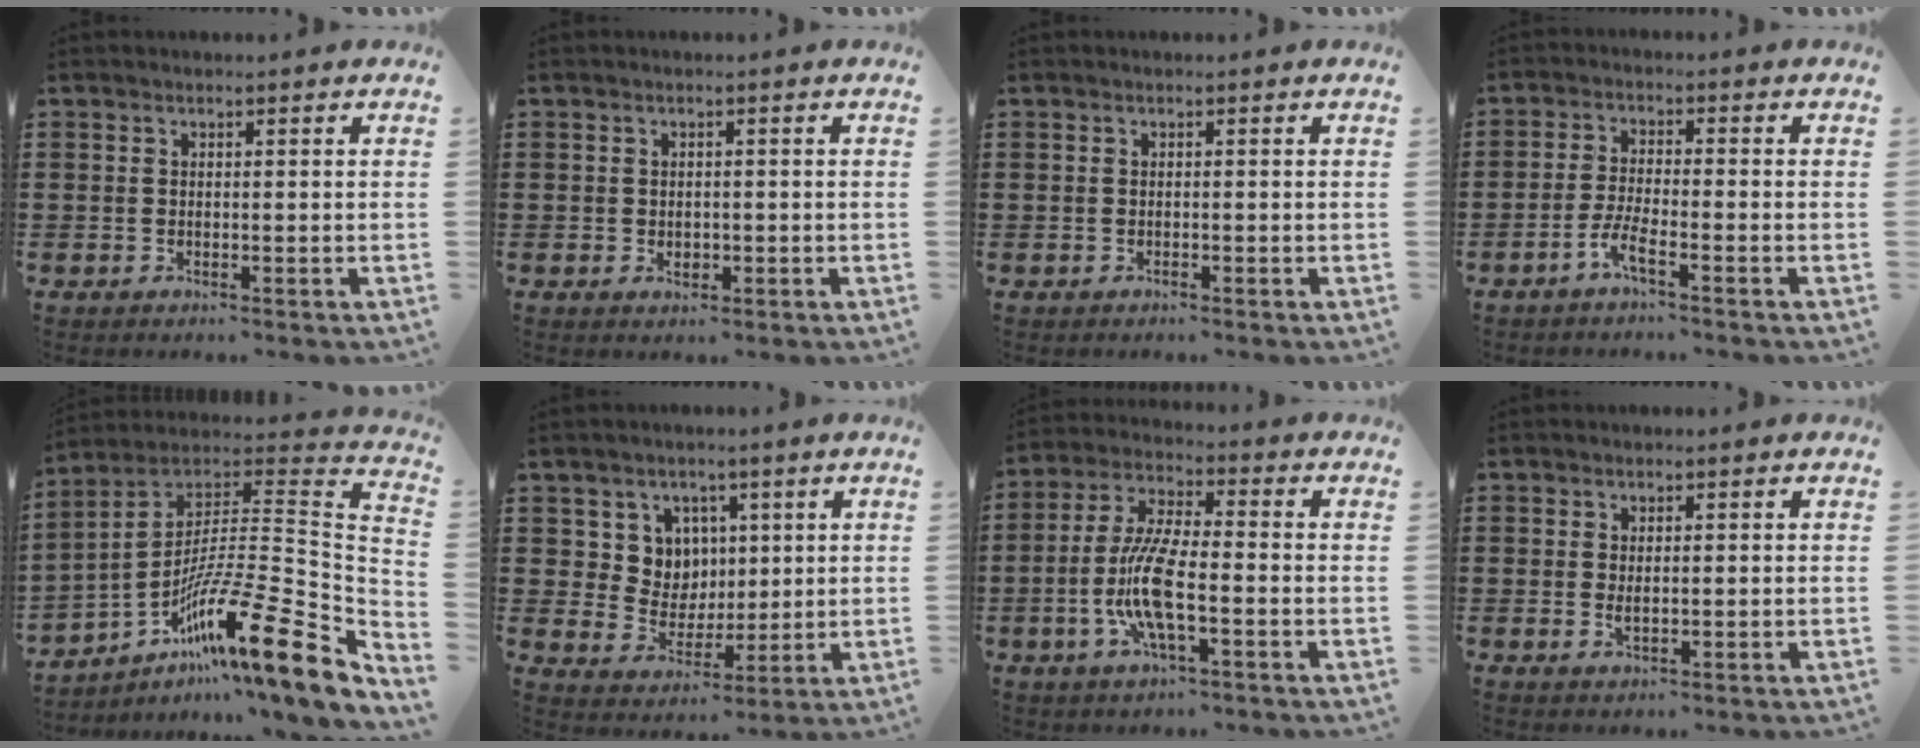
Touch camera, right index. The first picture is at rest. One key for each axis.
{"total": 1.2, "fx": 0.0, "fy": 0.9, "fz": 0.7, "tx": -0.015, "ty": 0.004, "tz": -0.001}
{"total": 0.0}
{"total": 3.6, "fx": -2.3, "fy": 0.3, "fz": 2.7, "tx": -0.068, "ty": -0.005, "tz": -0.050}
{"total": 16.5, "fx": -8.6, "fy": 1.3, "fz": 14.0, "tx": -0.225, "ty": -0.017, "tz": -0.163}
{"total": 6.8, "fx": 2.7, "fy": 6.1, "fz": 1.3, "tx": -0.051, "ty": 0.004, "tz": 0.052}
{"total": 9.6, "fx": -2.6, "fy": 2.6, "fz": 8.8, "tx": -0.200, "ty": -0.017, "tz": -0.054}
{"total": 1.3, "fx": 0.2, "fy": 0.6, "fz": 1.2, "tx": -0.023, "ty": 0.005, "tz": 0.002}